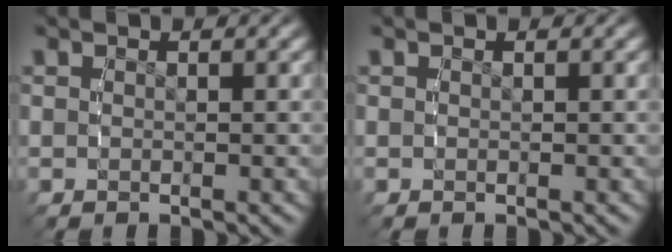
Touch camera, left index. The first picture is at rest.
{"total": 0.0}